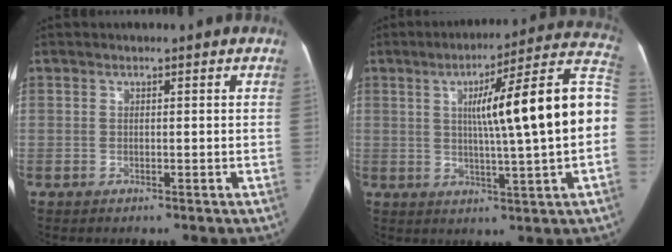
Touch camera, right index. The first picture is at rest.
{"total": 19.4, "force": [1.5, 0.0, 19.3], "torque": [-0.249, 0.034, 0.014]}